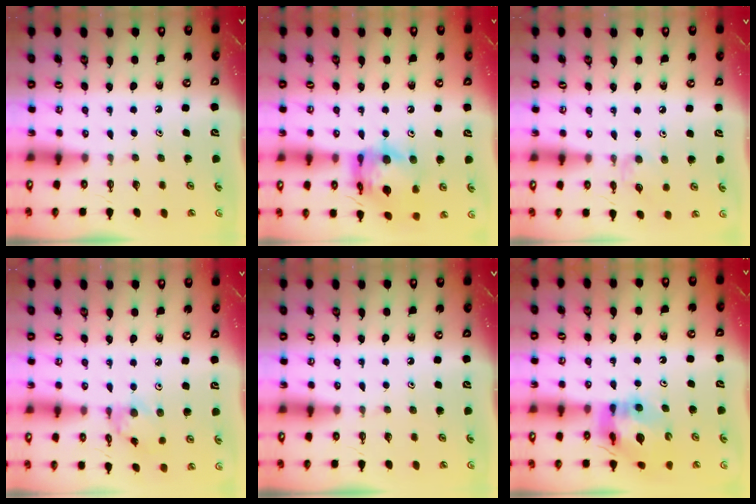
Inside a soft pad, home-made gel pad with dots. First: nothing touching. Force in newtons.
{"total": 15.1, "press": 15.0, "slide": 1.7}
{"total": 4.1, "press": 4.1, "slide": 0.5}
{"total": 2.8, "press": 2.8, "slide": 0.1}
{"total": 0.0}
{"total": 12.7, "press": 12.6, "slide": 1.3}